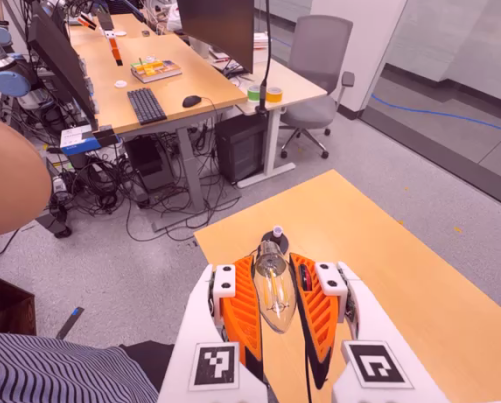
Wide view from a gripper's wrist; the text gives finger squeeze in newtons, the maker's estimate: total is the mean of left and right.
{"total": 23.7, "left": 25.1, "right": 22.4}